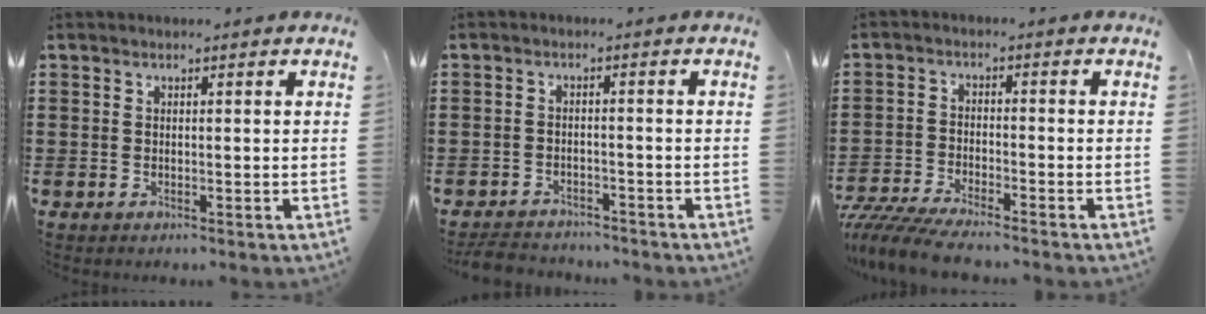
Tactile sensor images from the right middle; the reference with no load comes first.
{"total": 3.0, "force": [-3.0, 0.5, 0.1], "torque": [-0.007, -0.001, -0.062]}
{"total": 5.6, "force": [-5.3, 0.2, 1.5], "torque": [-0.044, -0.010, -0.106]}